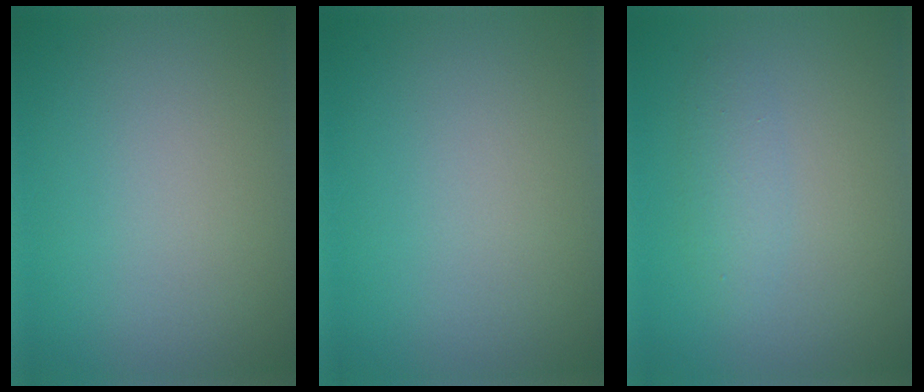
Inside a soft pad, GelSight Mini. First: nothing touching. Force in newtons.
{"total": 0.0}
{"total": 1.6, "press": 1.6, "slide": 0.0}